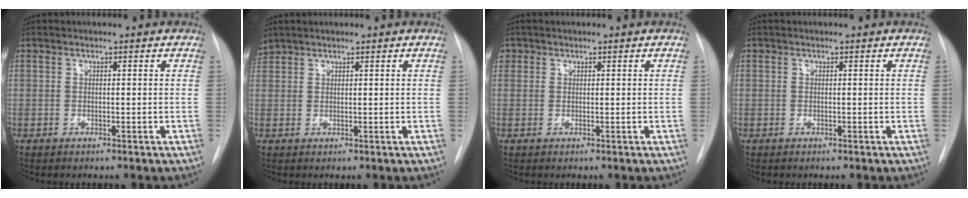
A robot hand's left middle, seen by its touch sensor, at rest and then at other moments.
{"total": 1.8, "force": [1.7, 0.5, -0.1], "torque": [-0.003, 0.014, 0.037]}
{"total": 1.3, "force": [0.6, 1.2, 0.2], "torque": [0.008, 0.008, 0.007]}
{"total": 0.0}